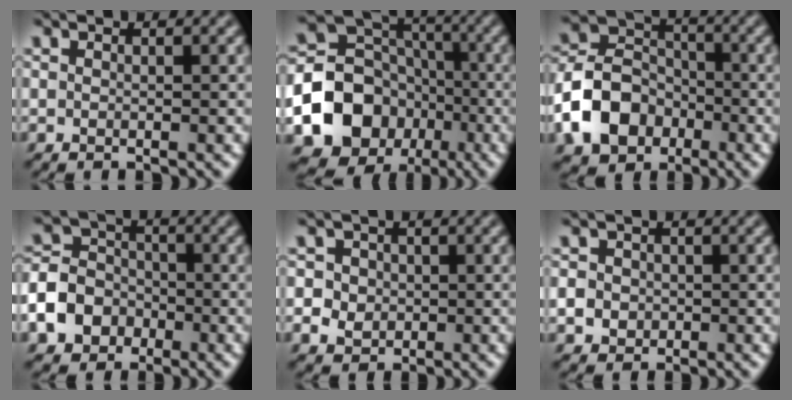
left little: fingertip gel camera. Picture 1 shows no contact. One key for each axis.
{"total": 14.6, "fx": -5.4, "fy": 12.4, "fz": 5.5, "tx": -0.115, "ty": -0.031, "tz": -0.109}
{"total": 7.8, "fx": -3.2, "fy": 5.8, "fz": 4.2, "tx": -0.082, "ty": 0.006, "tz": -0.074}
{"total": 7.0, "fx": -3.1, "fy": 5.7, "fz": 2.6, "tx": -0.044, "ty": -0.006, "tz": -0.081}
{"total": 5.3, "fx": 0.2, "fy": 4.9, "fz": 1.8, "tx": -0.035, "ty": 0.032, "tz": -0.016}
{"total": 5.5, "fx": -1.0, "fy": 5.1, "fz": 1.8, "tx": -0.036, "ty": 0.008, "tz": -0.041}